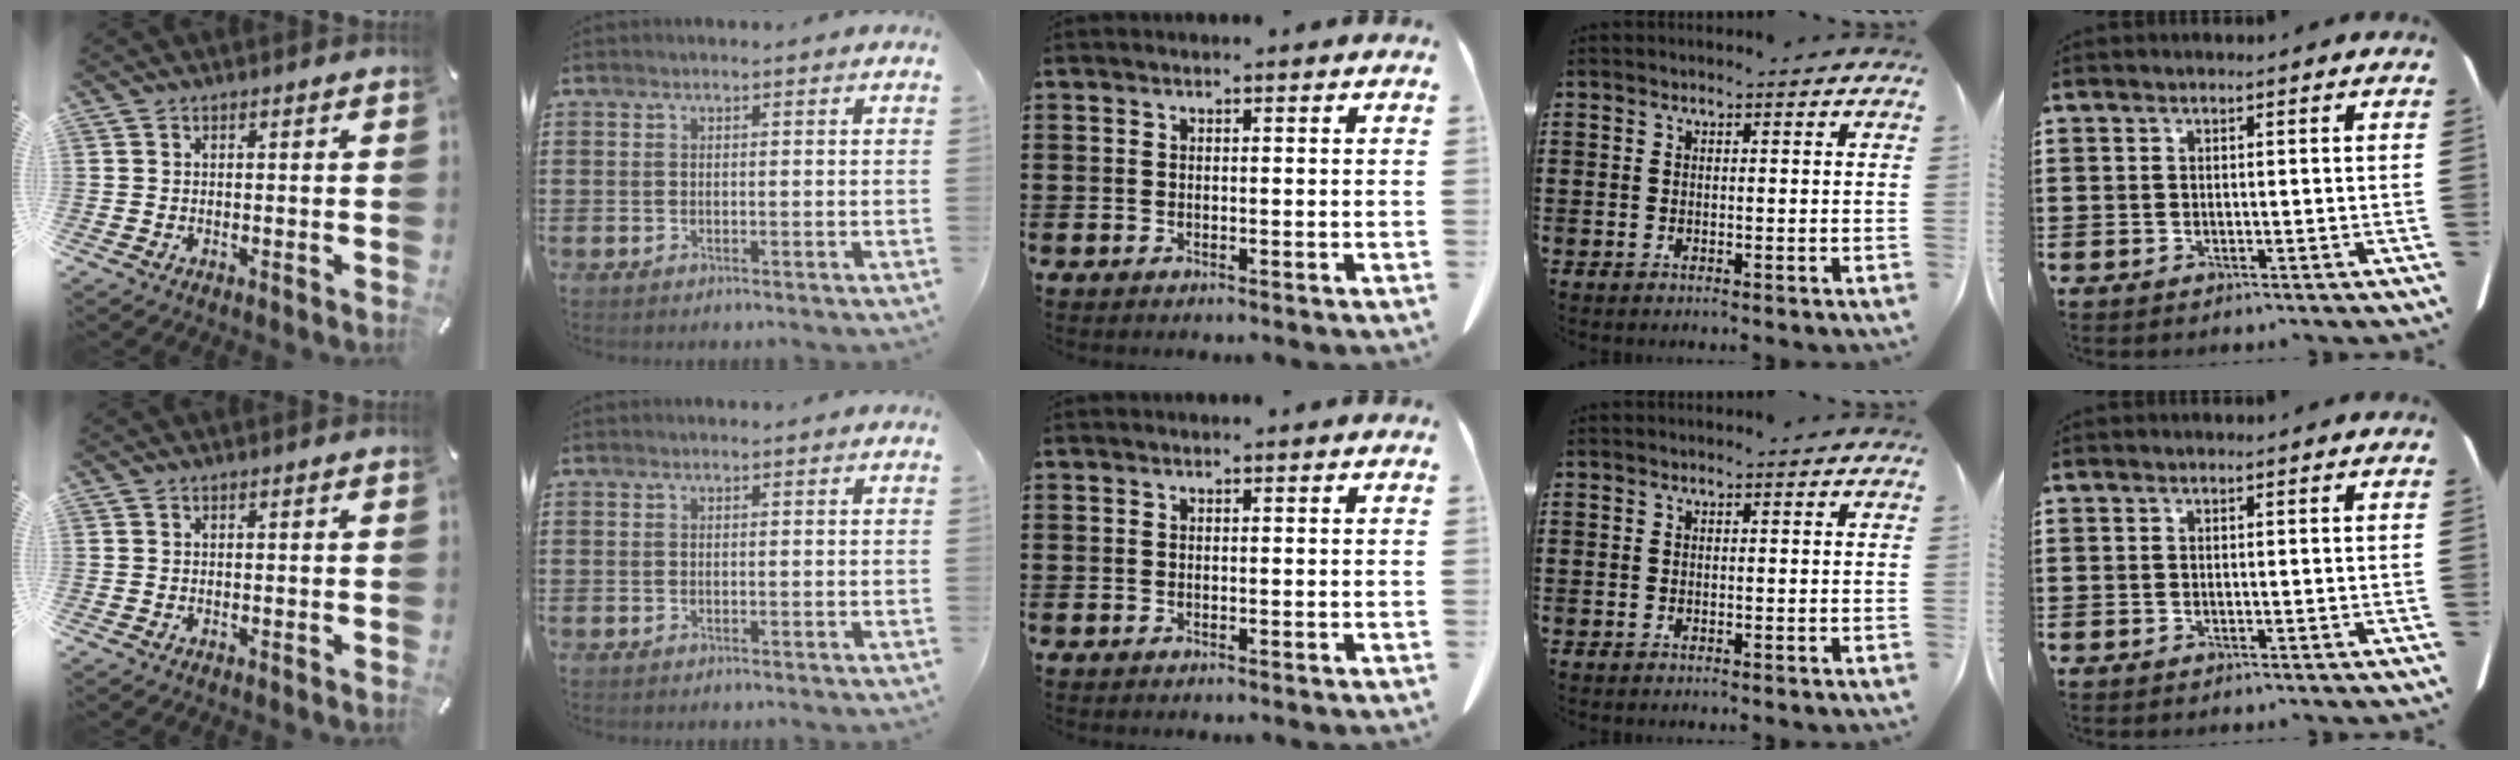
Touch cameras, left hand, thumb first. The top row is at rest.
{}